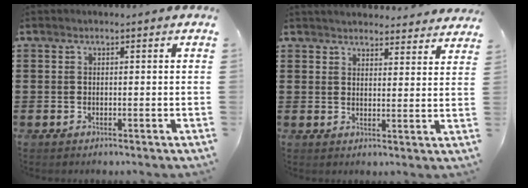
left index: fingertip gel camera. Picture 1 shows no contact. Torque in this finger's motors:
{"motor_torque": [1.40, -0.74, 0.71, 0.10]}